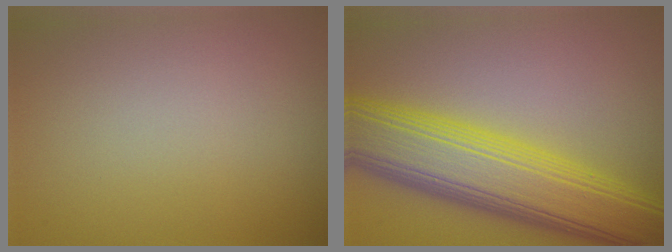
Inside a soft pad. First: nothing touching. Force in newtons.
{"total": 10.8, "press": 10.8, "slide": 0.2}